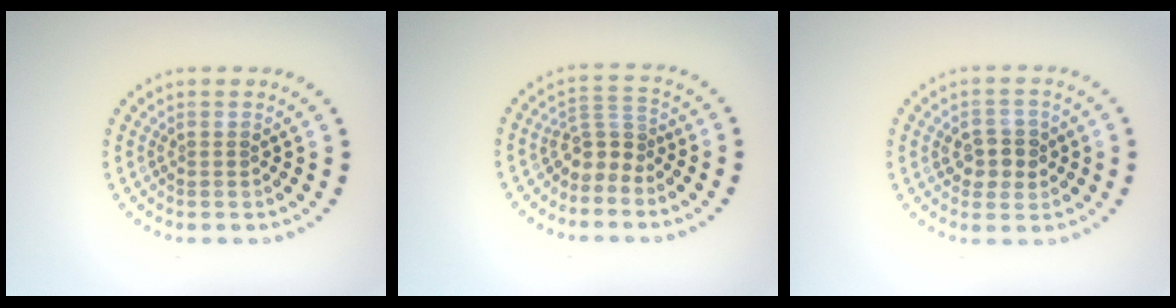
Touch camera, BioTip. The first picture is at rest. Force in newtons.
{"total": 2.7, "press": 1.9, "slide": 1.8}
{"total": 2.8, "press": 2.8, "slide": 0.4}